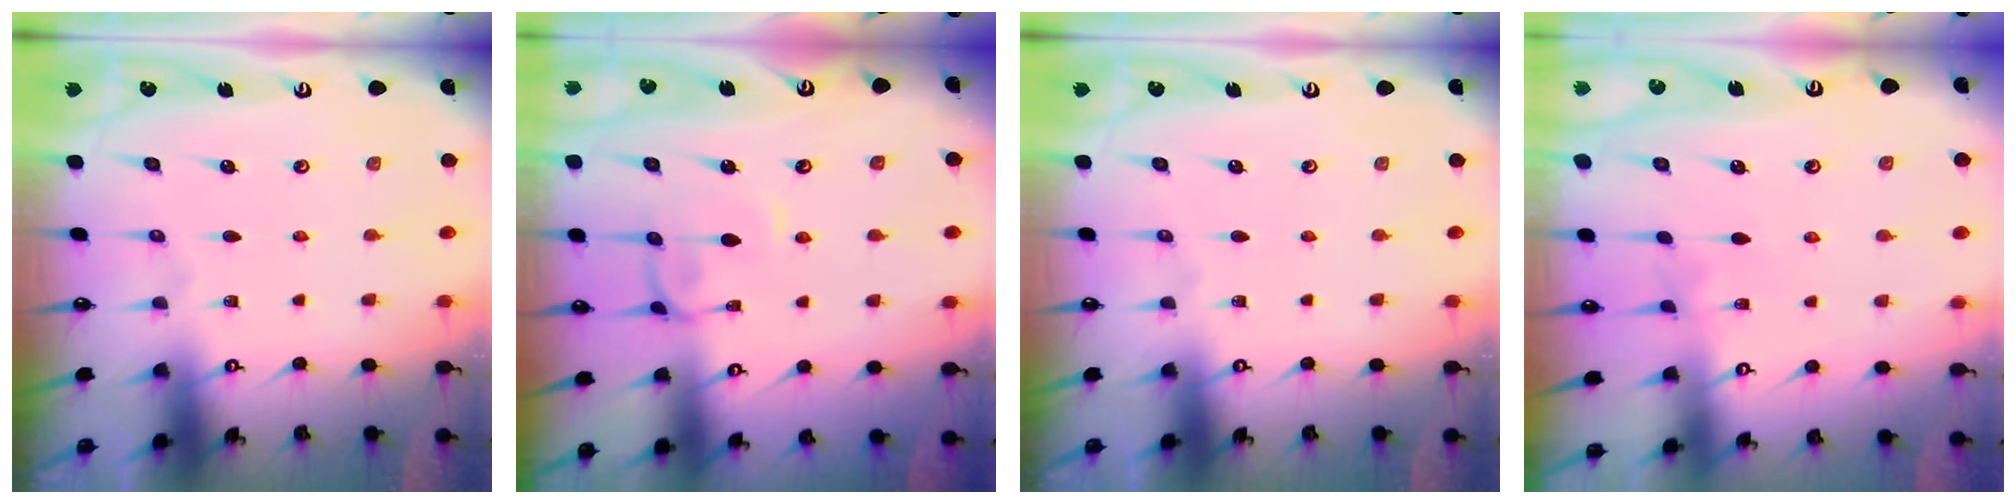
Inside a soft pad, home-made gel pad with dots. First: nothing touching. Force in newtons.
{"total": 2.3, "press": 2.3, "slide": 0.4}
{"total": 0.0}
{"total": 3.3, "press": 3.3, "slide": 0.3}